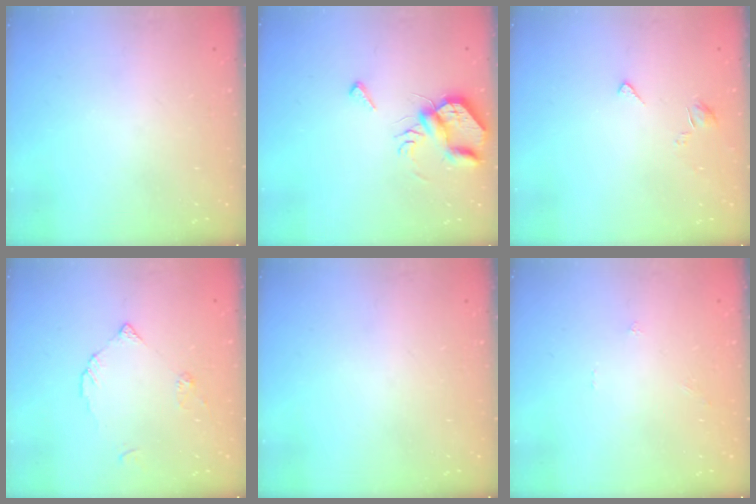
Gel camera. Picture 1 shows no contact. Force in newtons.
{"total": 9.0, "press": 9.0, "slide": 0.6}
{"total": 2.7, "press": 2.7, "slide": 0.5}
{"total": 3.7, "press": 3.7, "slide": 0.3}
{"total": 0.0}
{"total": 0.0}